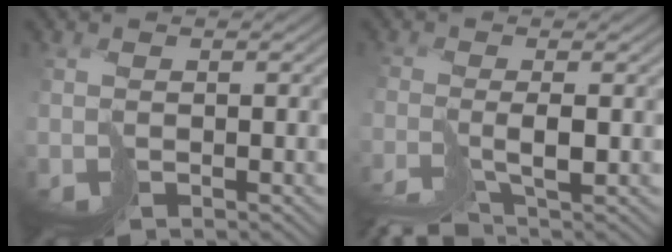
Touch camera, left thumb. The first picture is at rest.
{"total": 4.4, "force": [-3.6, -0.3, 2.5], "torque": [-0.030, -0.003, -0.066]}